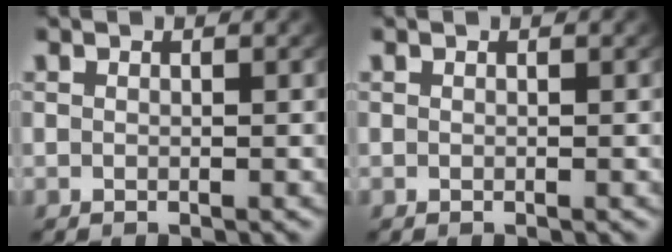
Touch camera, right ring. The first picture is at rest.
{"total": 0.0}